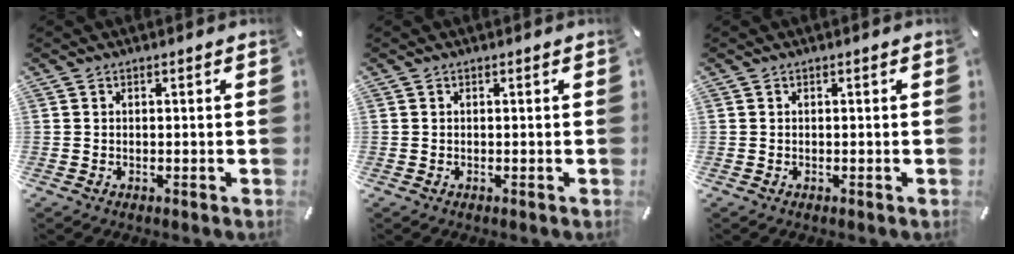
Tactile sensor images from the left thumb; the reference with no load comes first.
{"total": 0.0}
{"total": 0.0}